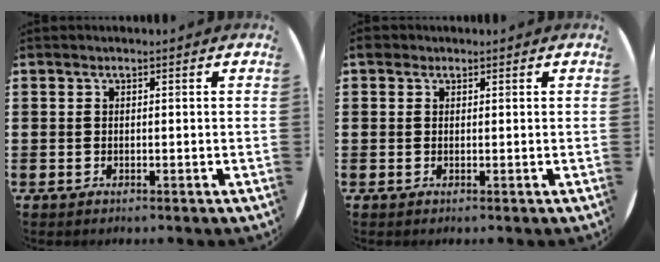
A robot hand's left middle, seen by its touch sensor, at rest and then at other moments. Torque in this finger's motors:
{"motor_torque": [-0.03, -0.03, 0.00, 0.00]}